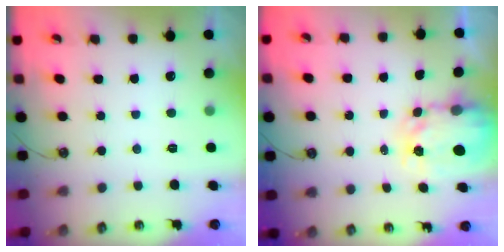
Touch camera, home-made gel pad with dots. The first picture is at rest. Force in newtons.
{"total": 5.7, "press": 5.7, "slide": 0.5}